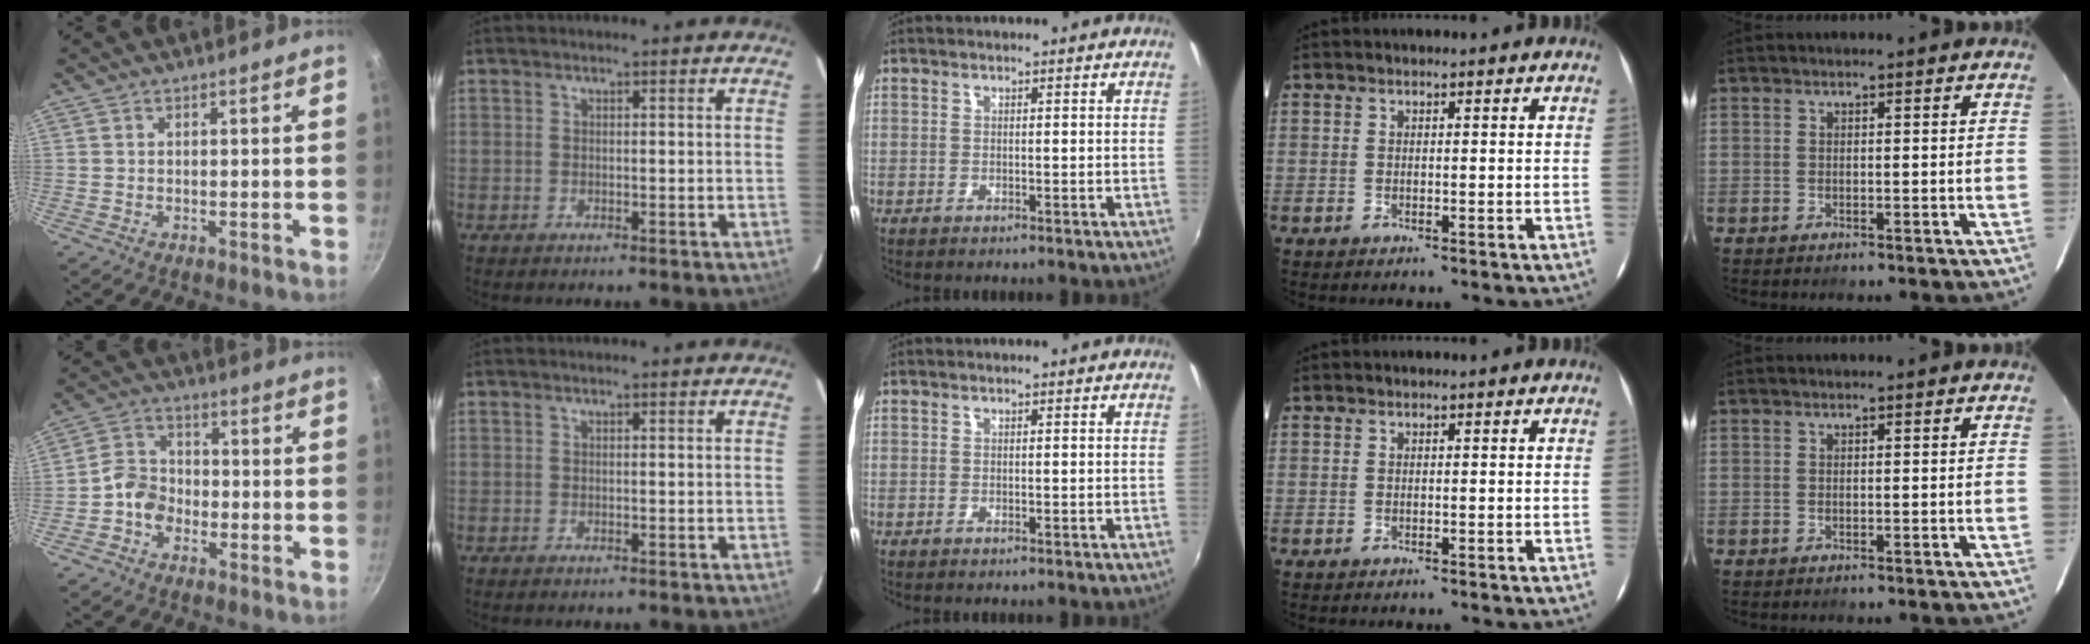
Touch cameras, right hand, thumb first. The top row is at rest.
{"thumb": {"total": 6.1, "force": [-2.3, 4.8, 3.0], "torque": [-0.031, 0.027, -0.056]}}